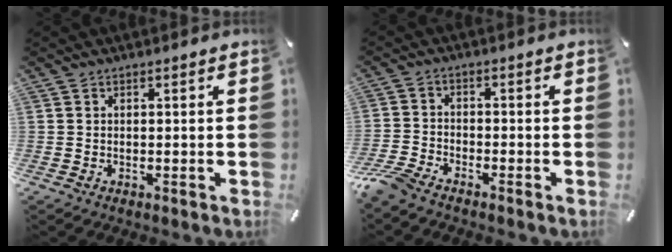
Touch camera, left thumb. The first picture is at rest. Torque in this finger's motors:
{"motor_torque": [0.30, 1.50, 0.22, 0.14, 0.16]}